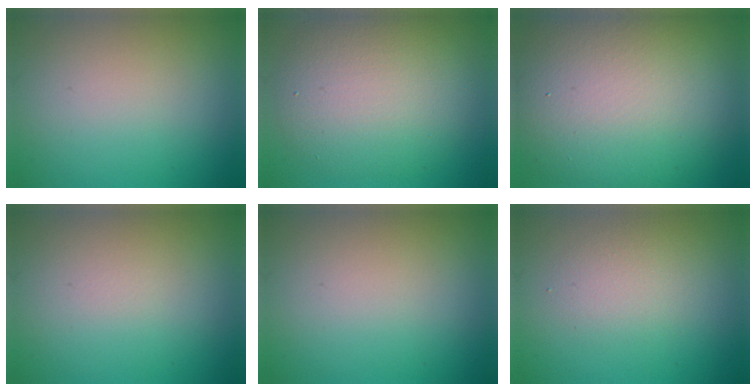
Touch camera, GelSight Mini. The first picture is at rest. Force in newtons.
{"total": 7.3, "press": 7.3, "slide": 0.2}
{"total": 14.7, "press": 14.7, "slide": 0.9}
{"total": 0.0}
{"total": 0.0}
{"total": 2.0, "press": 2.0, "slide": 0.1}